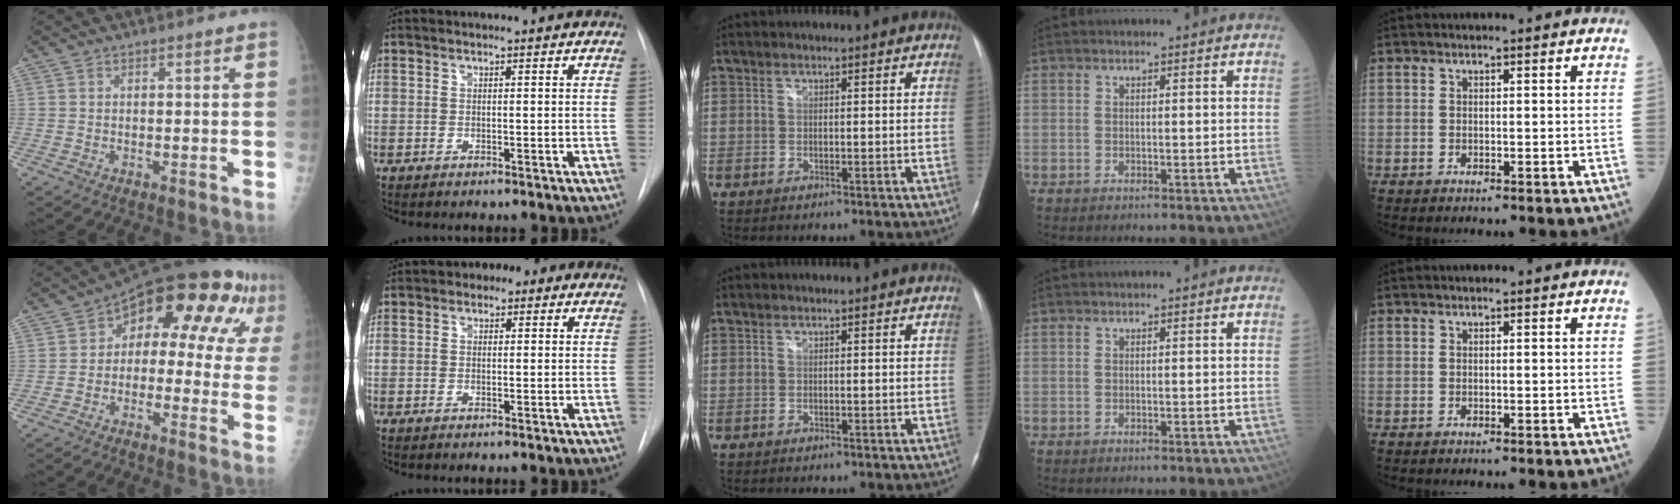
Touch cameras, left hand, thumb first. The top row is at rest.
{"thumb": {"total": 17.9, "force": [5.6, 10.0, 13.8], "torque": [-0.119, 0.029, 0.056]}, "index": {"total": 3.9, "force": [1.4, 2.6, 2.5], "torque": [-0.035, 0.024, 0.014]}}